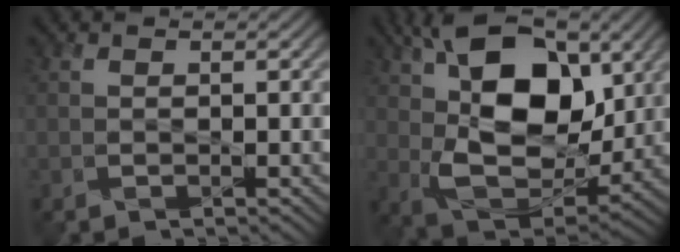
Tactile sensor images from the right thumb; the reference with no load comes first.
{"total": 15.8, "force": [5.0, 9.1, 11.9], "torque": [-0.218, 0.008, 0.079]}